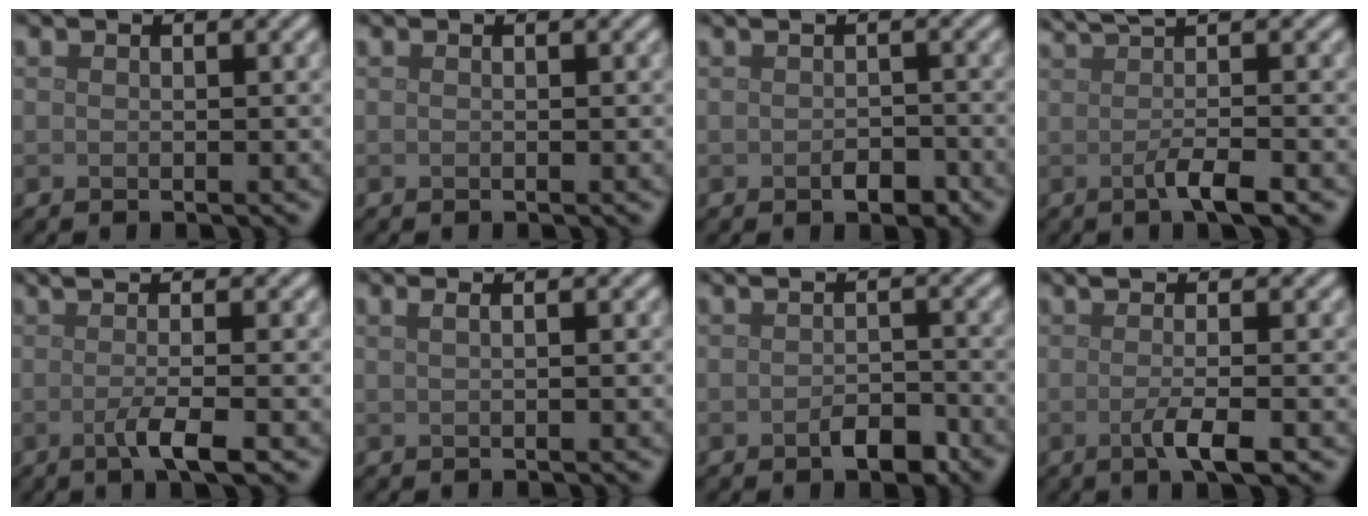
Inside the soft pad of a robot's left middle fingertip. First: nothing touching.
{"total": 0.0}
{"total": 1.7, "force": [-0.7, 0.9, 1.3], "torque": [-0.023, -0.002, -0.012]}
{"total": 4.7, "force": [0.2, 1.1, 4.5], "torque": [-0.063, 0.006, 0.005]}
{"total": 4.2, "force": [-0.3, 1.1, 4.0], "torque": [-0.056, -0.002, -0.011]}
{"total": 2.1, "force": [1.0, 1.1, 1.5], "torque": [-0.007, 0.004, -0.005]}
{"total": 2.4, "force": [-1.2, 1.1, 1.7], "torque": [-0.030, -0.001, -0.019]}
{"total": 3.6, "force": [-0.4, 0.9, 3.4], "torque": [-0.049, -0.005, -0.012]}